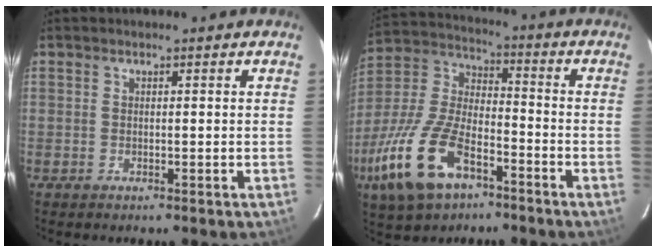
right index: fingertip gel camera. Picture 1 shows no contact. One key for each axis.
{"total": 19.9, "fx": -10.4, "fy": 9.5, "fz": 14.0, "tx": -0.316, "ty": -0.017, "tz": -0.195}